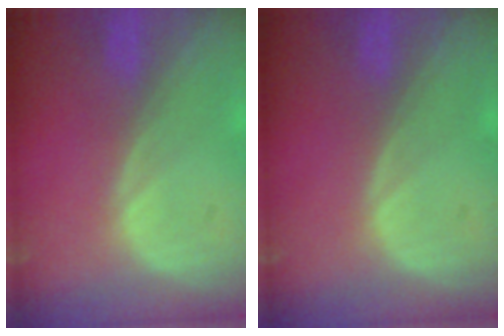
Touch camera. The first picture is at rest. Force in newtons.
{"total": 0.0}